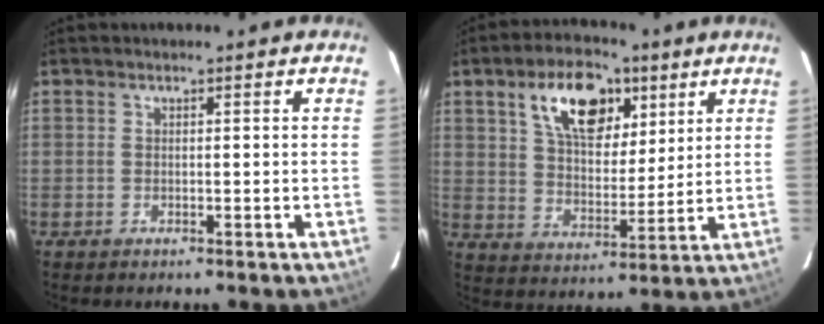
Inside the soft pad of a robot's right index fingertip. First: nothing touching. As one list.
[{"total": 14.4, "force": [7.3, 7.6, 9.9], "torque": [-0.165, 0.020, 0.127]}]